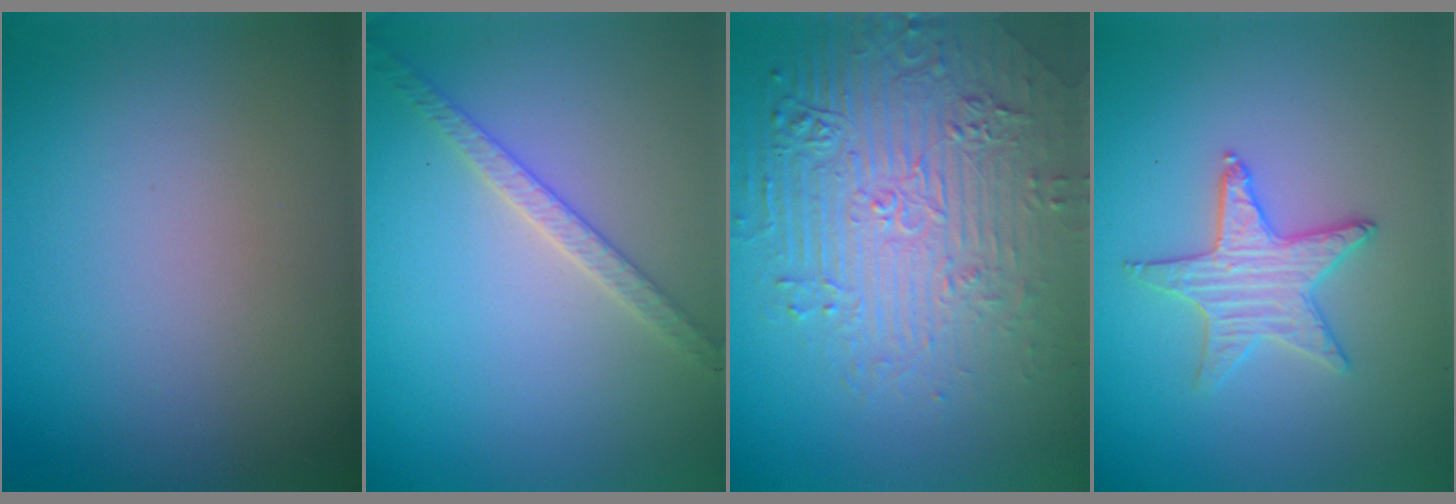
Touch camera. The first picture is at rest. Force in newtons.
{"total": 2.5, "press": 2.4, "slide": 0.4}
{"total": 7.3, "press": 5.4, "slide": 4.8}
{"total": 2.4, "press": 2.4, "slide": 0.2}